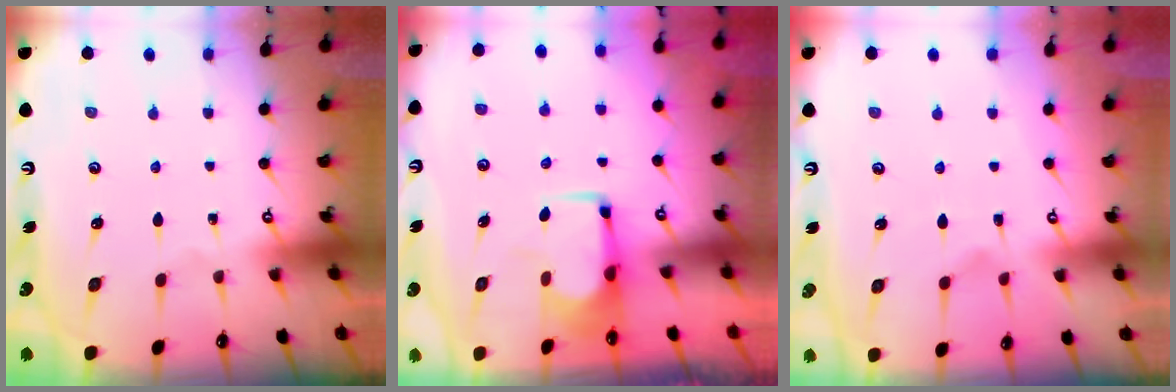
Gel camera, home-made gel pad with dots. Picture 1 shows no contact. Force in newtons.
{"total": 1.8, "press": 1.6, "slide": 0.8}
{"total": 1.4, "press": 0.7, "slide": 1.2}